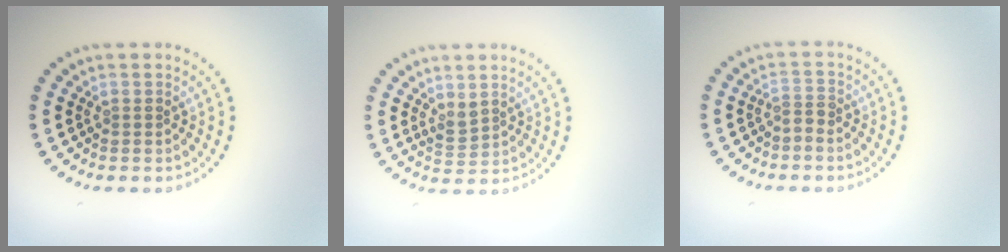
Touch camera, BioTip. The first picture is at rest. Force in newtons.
{"total": 1.4, "press": 1.2, "slide": 0.7}
{"total": 1.2, "press": 0.7, "slide": 1.0}